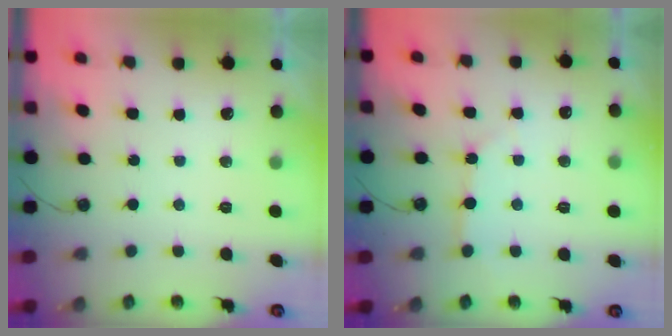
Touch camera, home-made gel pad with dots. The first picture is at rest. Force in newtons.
{"total": 2.6, "press": 2.6, "slide": 0.3}